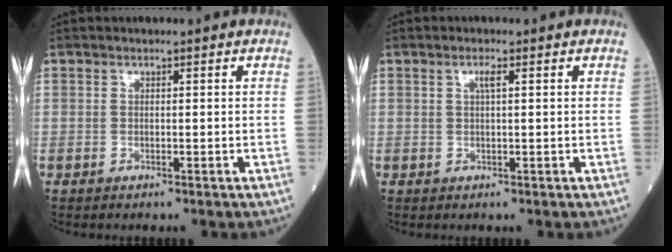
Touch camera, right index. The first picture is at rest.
{"total": 1.5, "force": [0.5, 0.1, 1.4], "torque": [-0.027, 0.001, 0.008]}